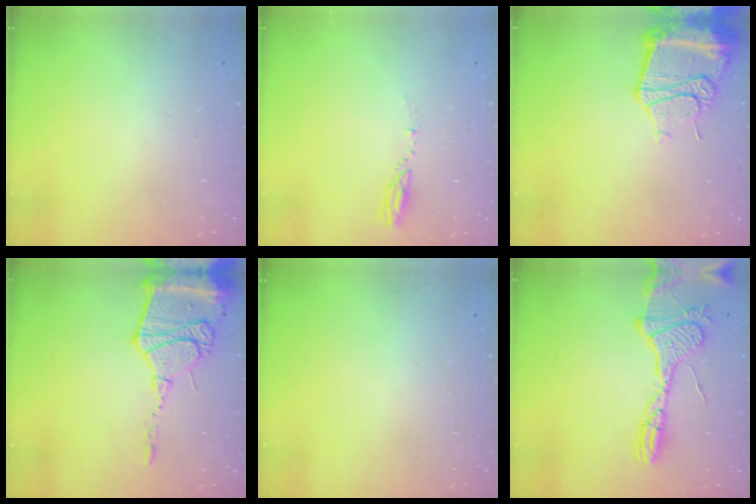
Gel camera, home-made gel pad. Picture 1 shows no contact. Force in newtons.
{"total": 3.1, "press": 3.0, "slide": 0.3}
{"total": 14.5, "press": 14.4, "slide": 1.7}
{"total": 17.8, "press": 17.7, "slide": 1.5}
{"total": 0.0}
{"total": 17.0, "press": 17.0, "slide": 1.6}